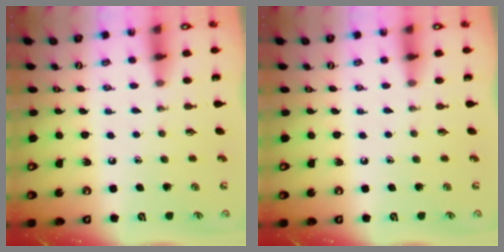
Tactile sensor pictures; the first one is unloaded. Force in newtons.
{"total": 0.0}